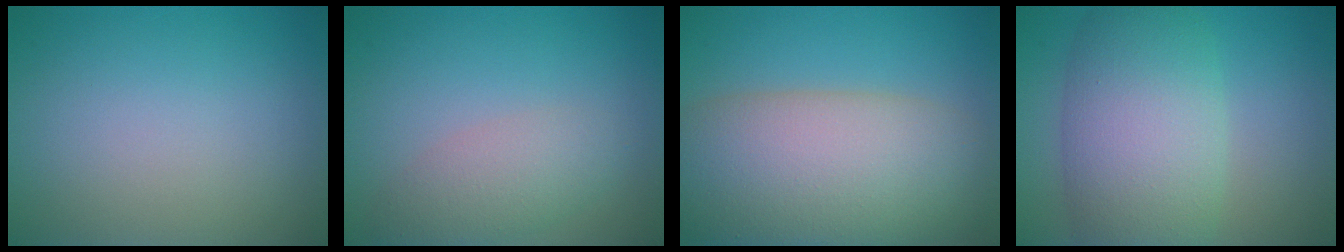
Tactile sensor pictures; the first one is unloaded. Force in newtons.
{"total": 3.2, "press": 3.2, "slide": 0.1}
{"total": 12.3, "press": 12.2, "slide": 0.8}
{"total": 9.0, "press": 9.0, "slide": 0.4}